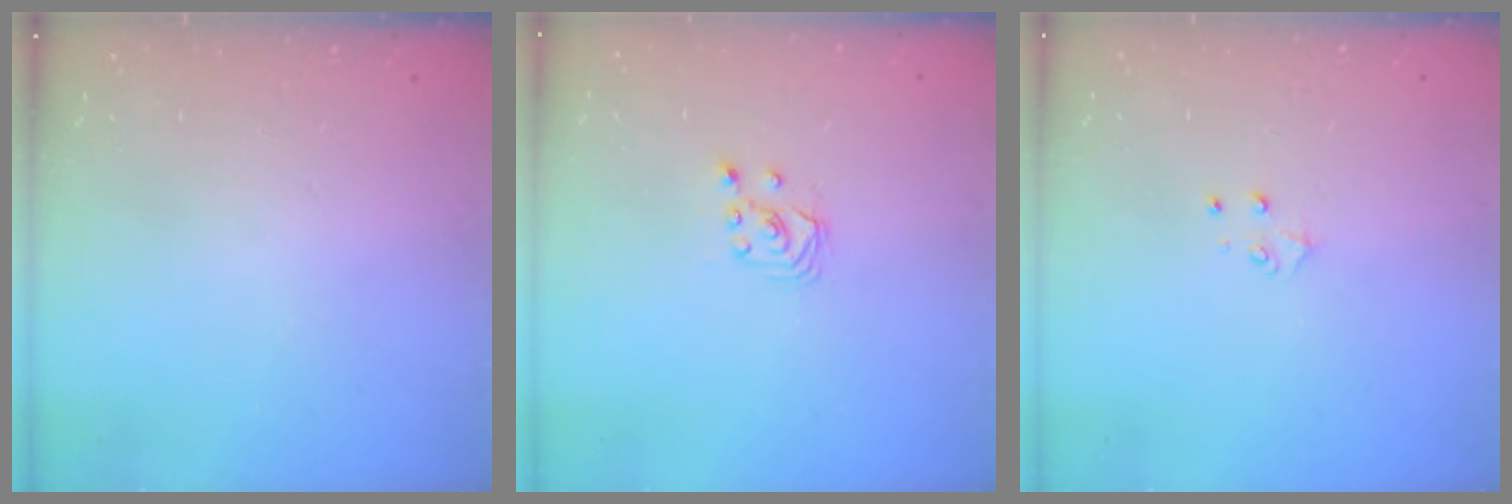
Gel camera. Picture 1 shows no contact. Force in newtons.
{"total": 2.6, "press": 2.6, "slide": 0.3}
{"total": 4.2, "press": 4.2, "slide": 0.4}